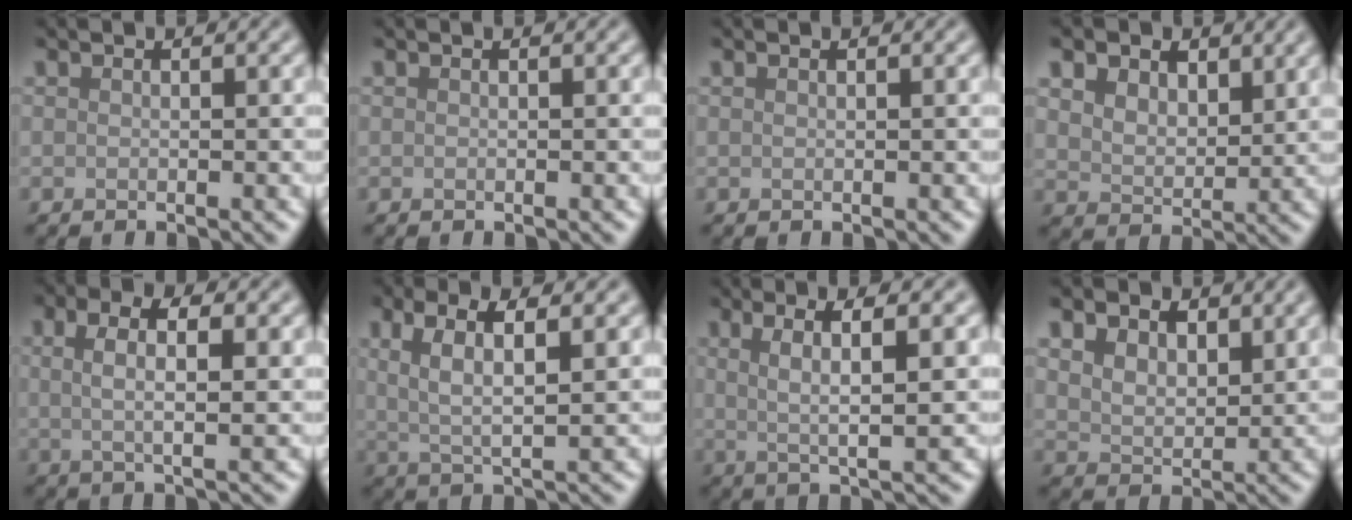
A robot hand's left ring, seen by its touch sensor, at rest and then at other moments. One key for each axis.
{"total": 0.0}
{"total": 0.0}
{"total": 6.4, "fx": 3.7, "fy": 4.0, "fz": 3.4, "tx": -0.085, "ty": 0.005, "tz": 0.054}
{"total": 5.1, "fx": 1.5, "fy": 1.9, "fz": 4.4, "tx": -0.078, "ty": 0.005, "tz": 0.015}
{"total": 5.1, "fx": 1.8, "fy": 1.6, "fz": 4.5, "tx": -0.088, "ty": 0.001, "tz": 0.033}
{"total": 5.0, "fx": 1.4, "fy": 1.0, "fz": 4.7, "tx": -0.083, "ty": 0.001, "tz": 0.025}
{"total": 5.7, "fx": 3.1, "fy": 3.7, "fz": 3.1, "tx": -0.070, "ty": 0.006, "tz": 0.040}